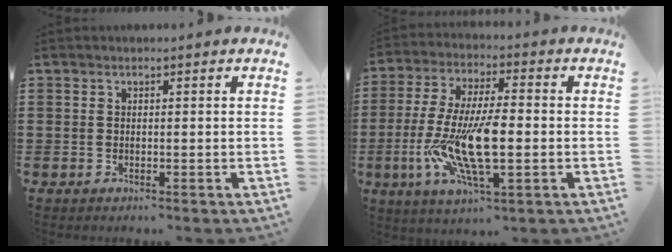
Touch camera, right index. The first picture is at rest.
{"total": 12.6, "force": [-2.8, 4.1, 11.5], "torque": [-0.253, -0.017, -0.055]}